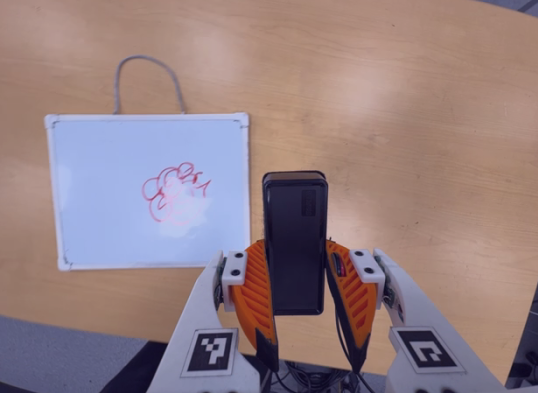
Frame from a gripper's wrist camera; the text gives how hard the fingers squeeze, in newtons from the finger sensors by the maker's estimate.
{"total": 4.6, "left": 3.4, "right": 5.8}